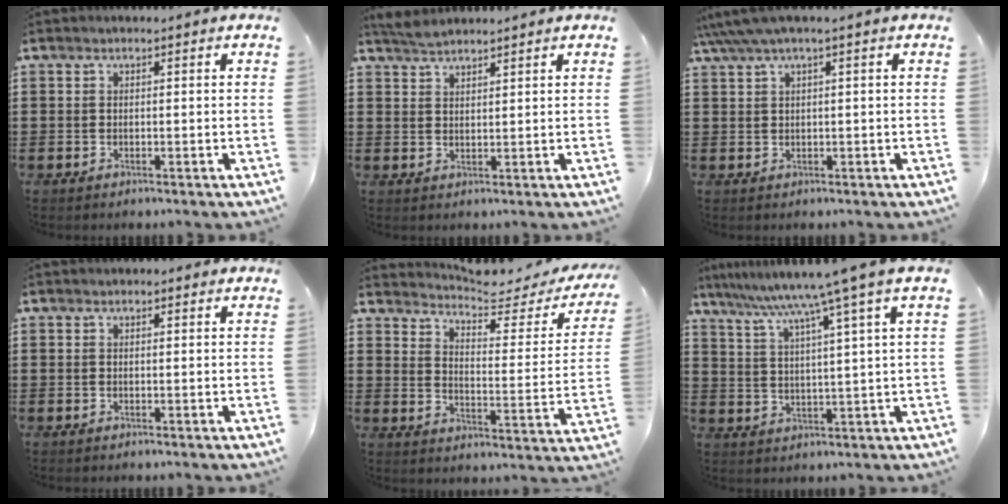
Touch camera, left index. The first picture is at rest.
{"total": 2.5, "force": [2.4, 0.3, 0.5], "torque": [-0.017, 0.002, 0.047]}
{"total": 2.3, "force": [0.7, 0.0, 2.2], "torque": [-0.050, -0.005, 0.010]}
{"total": 0.8, "force": [0.6, 0.3, 0.4], "torque": [-0.008, 0.003, 0.011]}
{"total": 4.2, "force": [3.8, 0.3, 1.8], "torque": [-0.042, -0.037, 0.055]}
{"total": 8.0, "force": [6.1, -1.8, 4.8], "torque": [-0.117, -0.038, 0.094]}